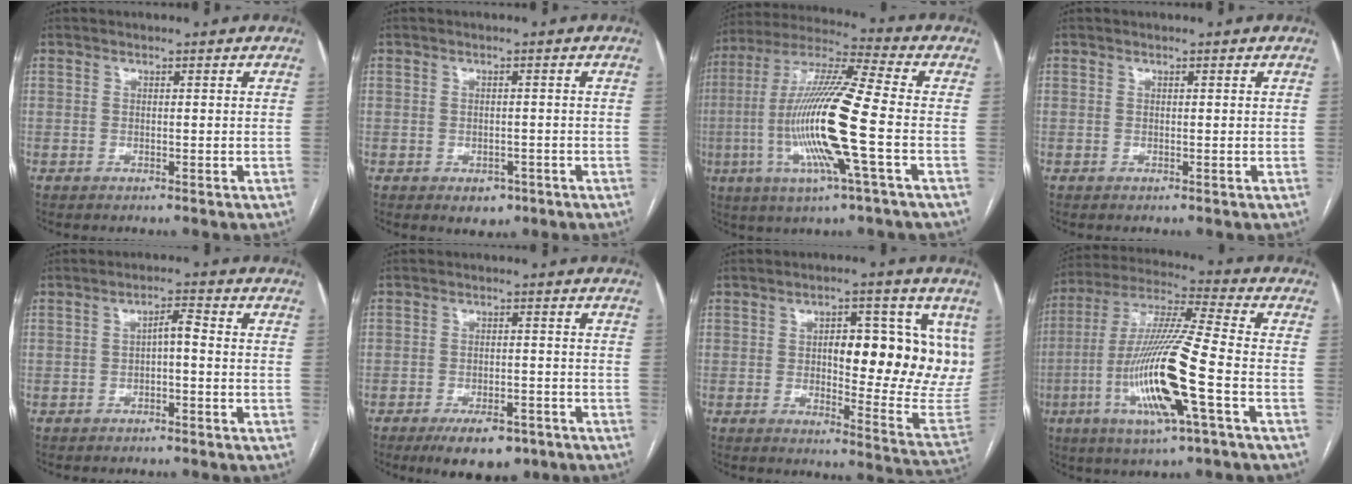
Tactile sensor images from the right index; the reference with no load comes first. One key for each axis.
{"total": 3.0, "fx": -1.5, "fy": 2.1, "fz": 1.4, "tx": -0.009, "ty": 0.002, "tz": -0.011}
{"total": 17.7, "fx": -3.7, "fy": 0.3, "fz": 17.3, "tx": -0.352, "ty": -0.009, "tz": -0.078}
{"total": 0.0}
{"total": 2.7, "fx": -0.5, "fy": 0.7, "fz": 2.6, "tx": -0.042, "ty": 0.012, "tz": -0.008}
{"total": 7.9, "fx": -5.4, "fy": 3.5, "fz": 4.5, "tx": -0.064, "ty": 0.000, "tz": -0.081}
{"total": 17.3, "fx": 4.4, "fy": 6.0, "fz": 15.6, "tx": -0.174, "ty": 0.004, "tz": 0.062}
{"total": 17.6, "fx": -5.4, "fy": 0.5, "fz": 16.7, "tx": -0.340, "ty": -0.013, "tz": -0.103}